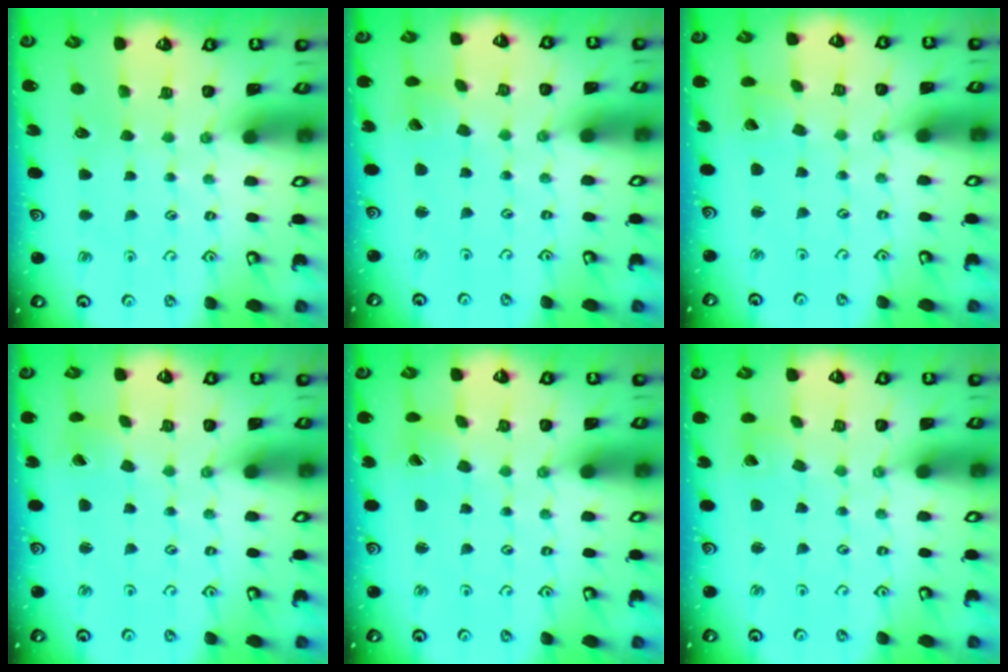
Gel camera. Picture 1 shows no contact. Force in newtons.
{"total": 2.1, "press": 2.1, "slide": 0.3}
{"total": 1.7, "press": 1.7, "slide": 0.1}
{"total": 1.9, "press": 1.8, "slide": 0.7}
{"total": 2.0, "press": 2.0, "slide": 0.2}
{"total": 2.0, "press": 2.0, "slide": 0.1}